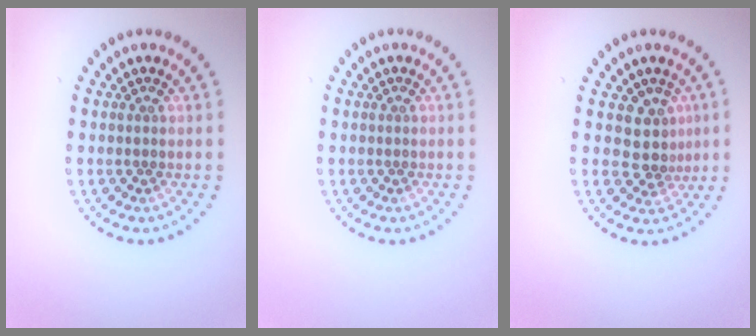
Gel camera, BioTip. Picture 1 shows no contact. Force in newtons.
{"total": 0.0}
{"total": 2.7, "press": 2.0, "slide": 1.8}